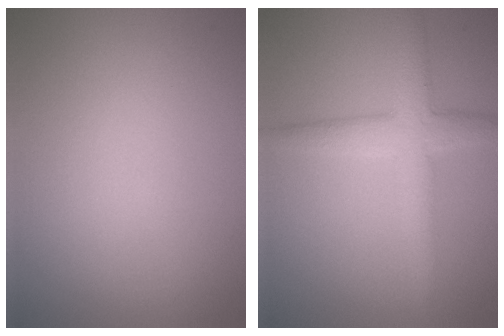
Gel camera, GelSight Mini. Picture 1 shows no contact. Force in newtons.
{"total": 4.1, "press": 4.1, "slide": 0.1}